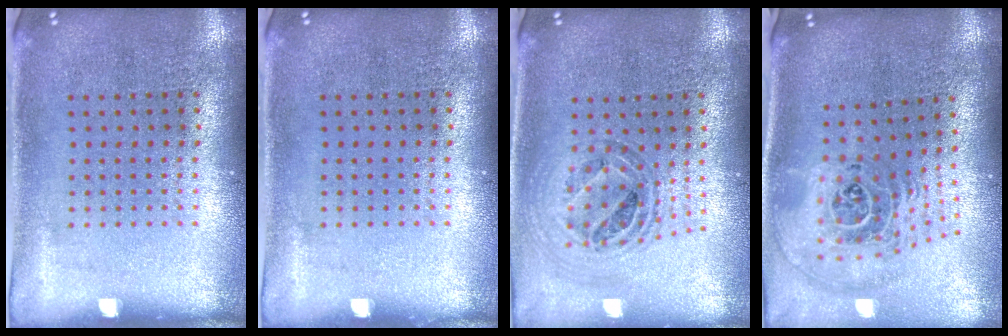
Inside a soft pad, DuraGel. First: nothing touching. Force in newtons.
{"total": 0.0}
{"total": 1.0, "press": 1.0, "slide": 0.1}
{"total": 2.5, "press": 1.8, "slide": 1.8}